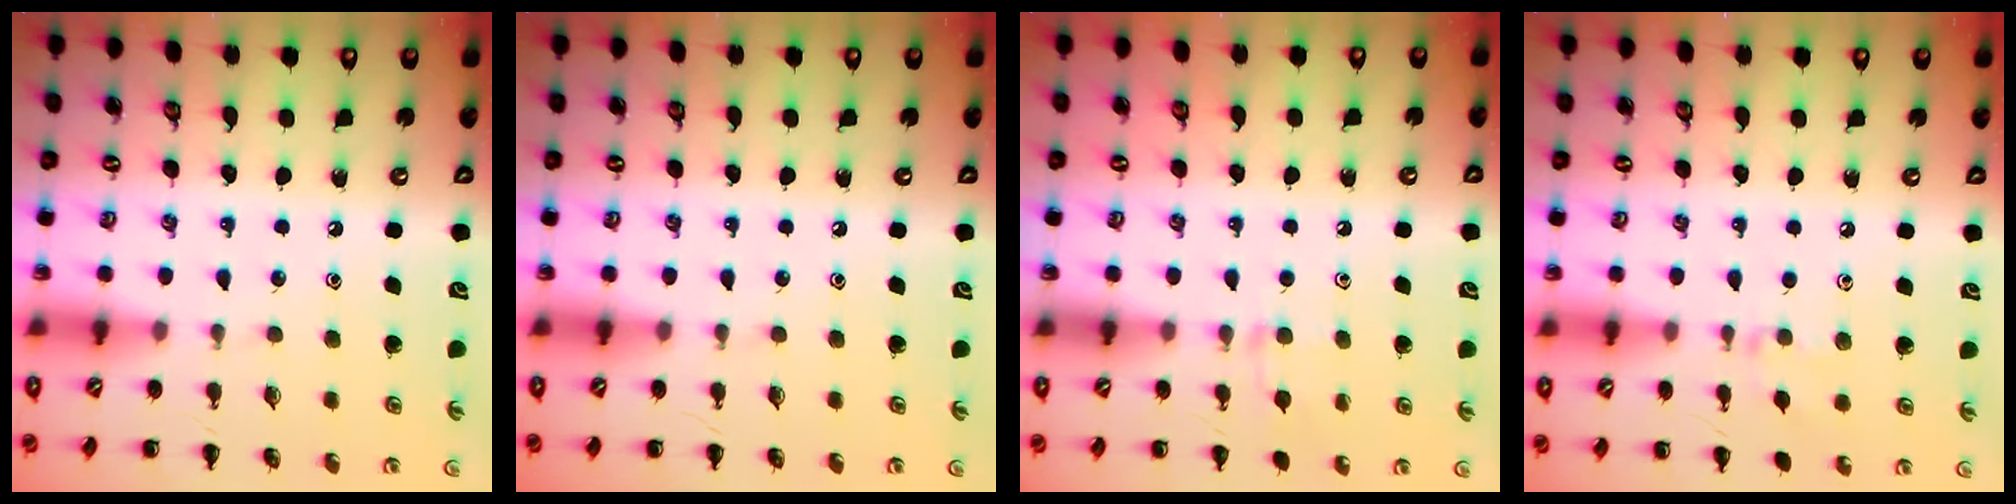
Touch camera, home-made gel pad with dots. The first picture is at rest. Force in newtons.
{"total": 0.0}
{"total": 7.8, "press": 7.4, "slide": 2.5}
{"total": 6.0, "press": 5.7, "slide": 1.9}